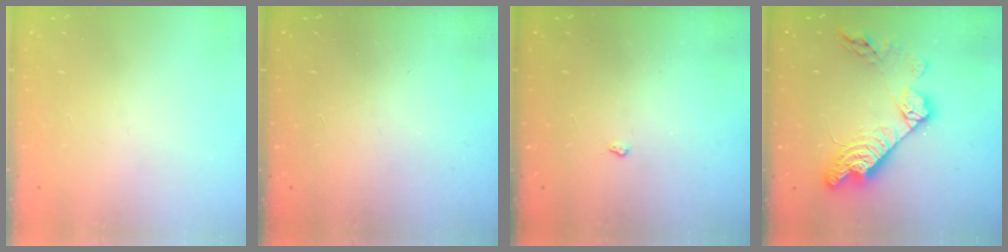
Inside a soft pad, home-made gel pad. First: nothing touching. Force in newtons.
{"total": 0.0}
{"total": 2.4, "press": 2.3, "slide": 0.4}
{"total": 15.9, "press": 15.9, "slide": 0.9}